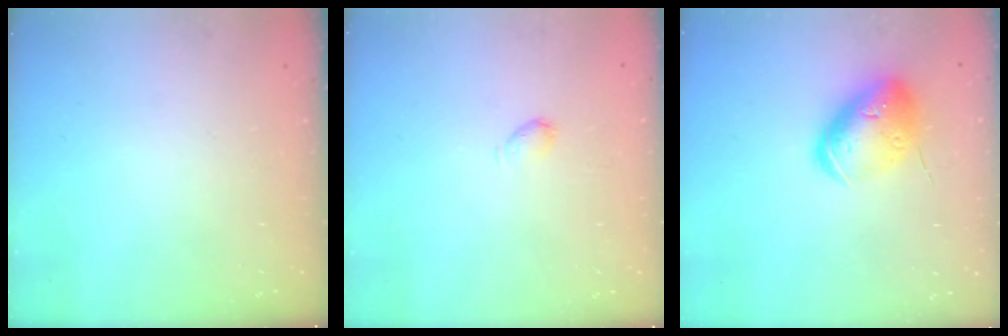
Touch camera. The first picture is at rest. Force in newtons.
{"total": 2.8, "press": 2.8, "slide": 0.5}
{"total": 16.0, "press": 15.8, "slide": 2.3}